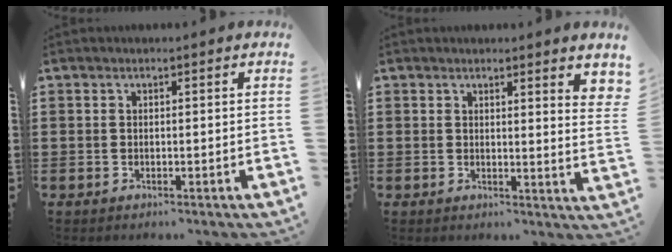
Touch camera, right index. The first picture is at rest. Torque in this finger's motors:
{"motor_torque": [-0.04, 0.32, 0.20, 0.00]}